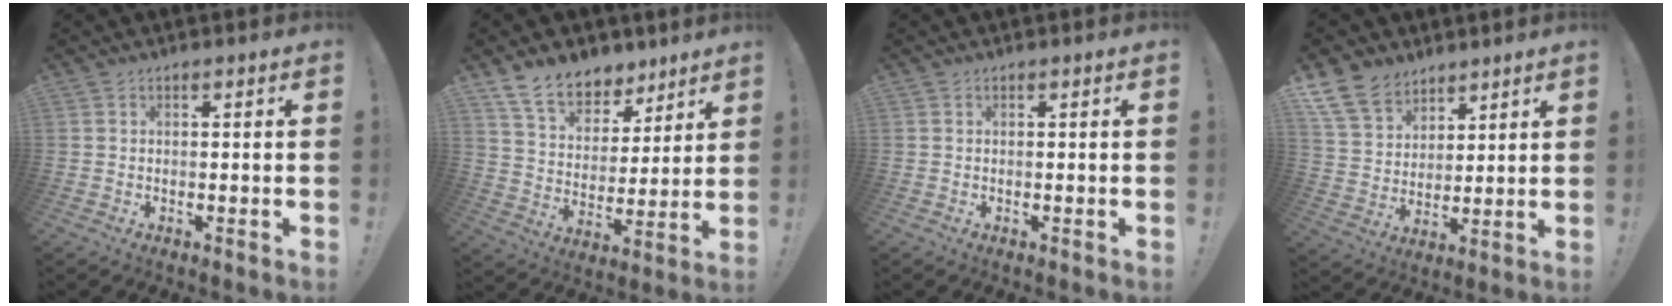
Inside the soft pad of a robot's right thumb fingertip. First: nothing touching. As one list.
[{"total": 12.9, "force": [9.8, 7.2, 4.3], "torque": [-0.082, -0.067, 0.187]}, {"total": 0.0}, {"total": 12.2, "force": [8.7, 7.8, 3.6], "torque": [-0.069, -0.060, 0.174]}]